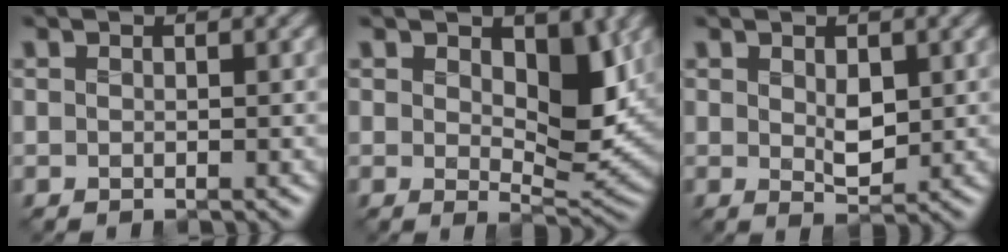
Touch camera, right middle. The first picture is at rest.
{"total": 5.5, "force": [1.7, 2.8, 4.4], "torque": [-0.068, -0.016, 0.023]}
{"total": 2.4, "force": [0.3, 1.4, 2.0], "torque": [-0.039, -0.006, 0.007]}